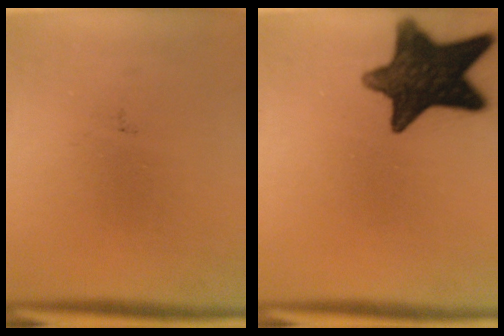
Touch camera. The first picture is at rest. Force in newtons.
{"total": 14.3}